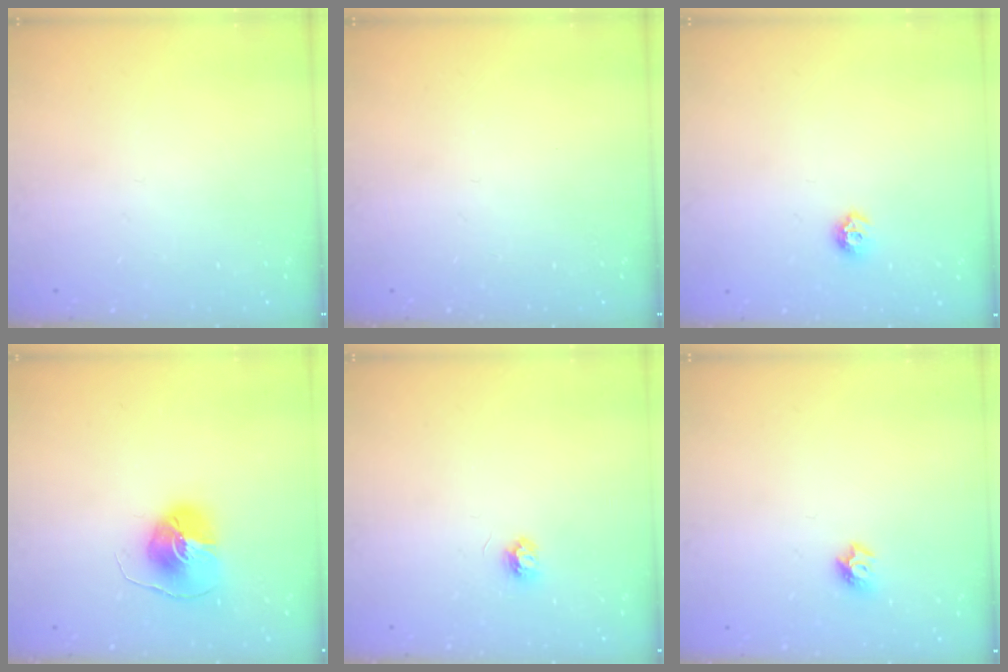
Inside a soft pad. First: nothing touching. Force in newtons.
{"total": 0.0}
{"total": 6.0, "press": 5.9, "slide": 0.8}
{"total": 8.6, "press": 8.6, "slide": 0.5}
{"total": 3.6, "press": 3.6, "slide": 0.4}
{"total": 6.2, "press": 6.2, "slide": 0.6}